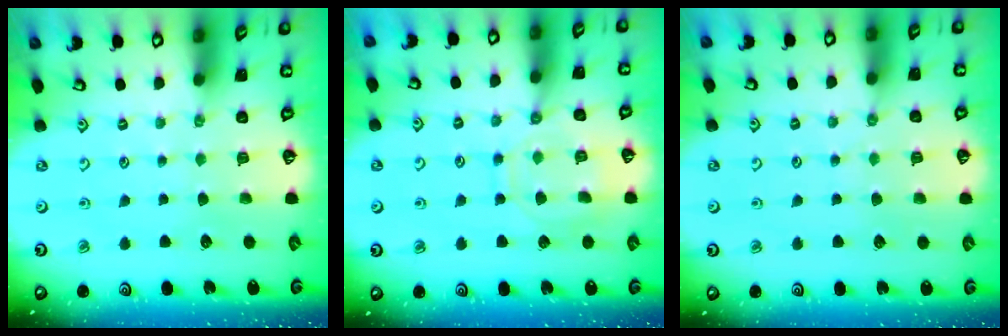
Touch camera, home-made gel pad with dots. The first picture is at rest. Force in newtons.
{"total": 10.9, "press": 10.9, "slide": 0.9}
{"total": 2.7, "press": 2.7, "slide": 0.5}